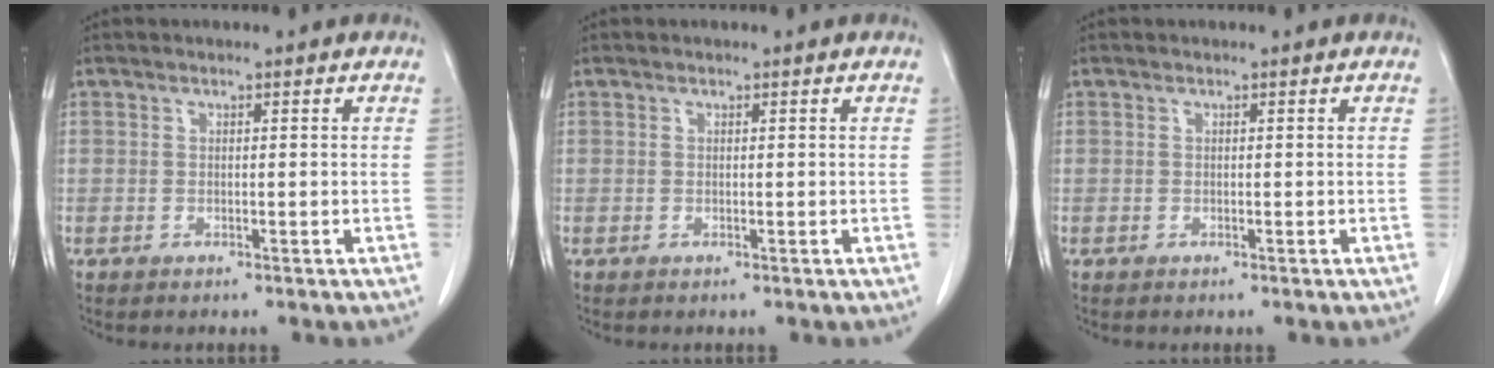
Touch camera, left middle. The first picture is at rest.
{"total": 0.0}
{"total": 0.0}